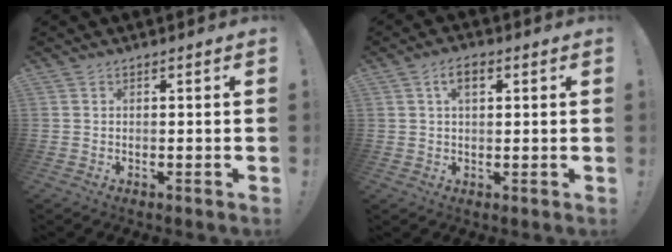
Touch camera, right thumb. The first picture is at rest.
{"total": 4.7, "force": [1.9, 2.7, 3.3], "torque": [-0.052, 0.005, 0.032]}